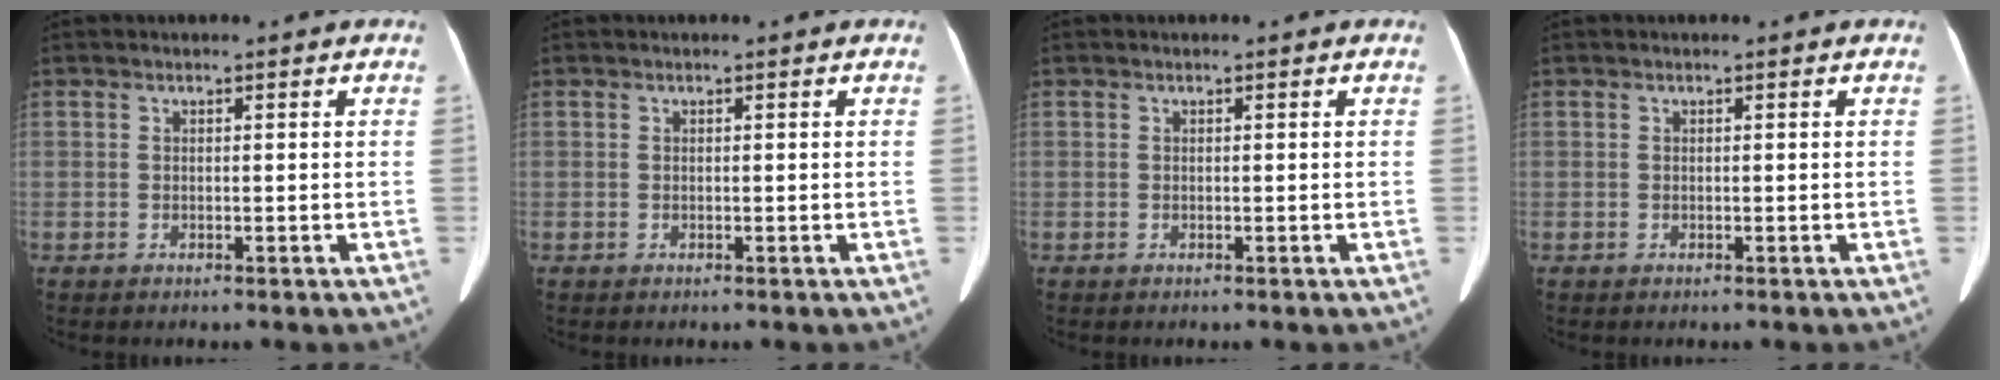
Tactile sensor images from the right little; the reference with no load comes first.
{"total": 0.0}
{"total": 0.0}
{"total": 0.0}